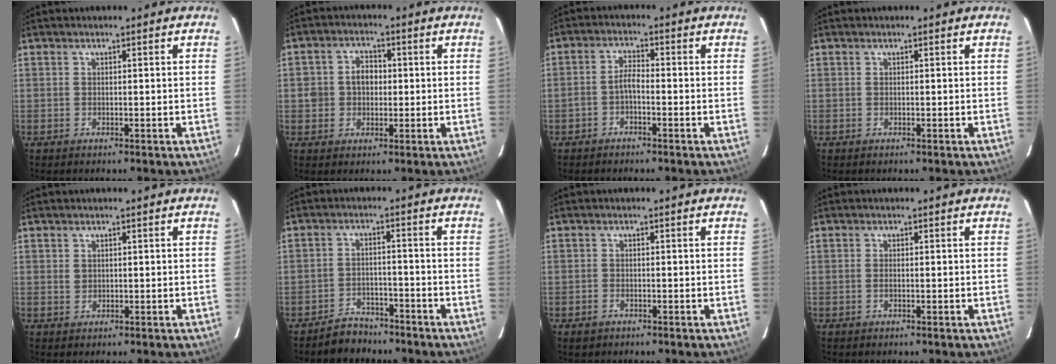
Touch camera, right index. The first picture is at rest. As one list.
[{"total": 5.0, "force": [-0.1, 4.4, 2.4], "torque": [-0.046, 0.016, 0.001]}, {"total": 2.8, "force": [-1.5, 1.0, 2.1], "torque": [-0.052, 0.011, -0.032]}, {"total": 0.0}, {"total": 1.1, "force": [0.3, 1.0, 0.3], "torque": [-0.002, 0.004, 0.005]}, {"total": 5.8, "force": [-5.0, 2.8, 0.9], "torque": [-0.039, 0.016, -0.073]}, {"total": 1.6, "force": [-1.0, 1.2, 0.4], "torque": [-0.011, 0.002, -0.013]}, {"total": 0.9, "force": [-0.2, 0.5, 0.8], "torque": [-0.017, 0.000, -0.005]}]